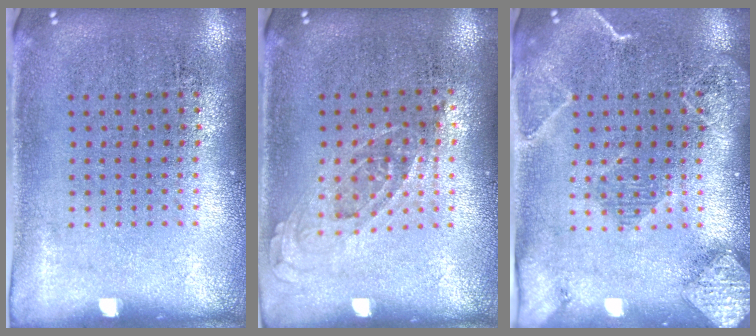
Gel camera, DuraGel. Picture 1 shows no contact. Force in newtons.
{"total": 0.7, "press": 0.7, "slide": 0.3}
{"total": 2.2, "press": 2.1, "slide": 0.8}